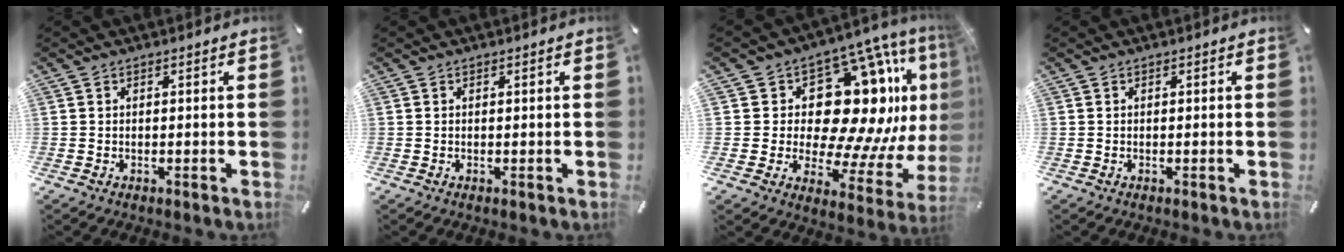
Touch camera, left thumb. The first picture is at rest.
{"total": 0.0}
{"total": 20.5, "force": [5.9, 13.5, 14.3], "torque": [-0.199, -0.079, 0.119]}
{"total": 0.0}